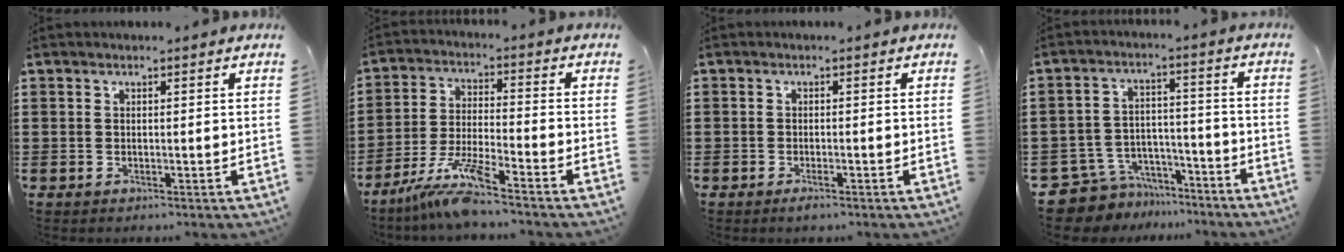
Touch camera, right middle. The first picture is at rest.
{"total": 8.0, "force": [-6.7, 0.0, 4.4], "torque": [-0.100, -0.017, -0.133]}
{"total": 1.0, "force": [-0.8, 0.3, 0.5], "torque": [-0.012, -0.005, -0.015]}
{"total": 6.8, "force": [-6.5, 2.0, 0.2], "torque": [-0.023, 0.009, -0.133]}